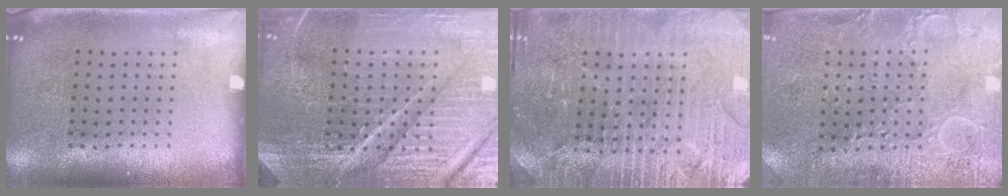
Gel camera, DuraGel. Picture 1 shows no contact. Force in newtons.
{"total": 5.7, "press": 5.2, "slide": 2.4}
{"total": 4.5, "press": 4.3, "slide": 1.5}
{"total": 2.7, "press": 2.7, "slide": 0.6}